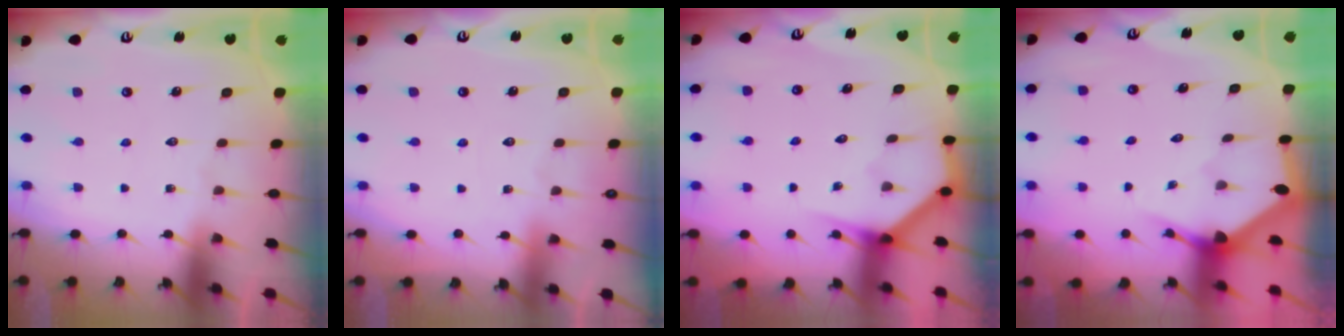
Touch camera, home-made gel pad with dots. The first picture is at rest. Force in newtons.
{"total": 3.3, "press": 3.2, "slide": 0.4}
{"total": 3.6, "press": 3.6, "slide": 0.1}
{"total": 2.9, "press": 2.9, "slide": 0.2}